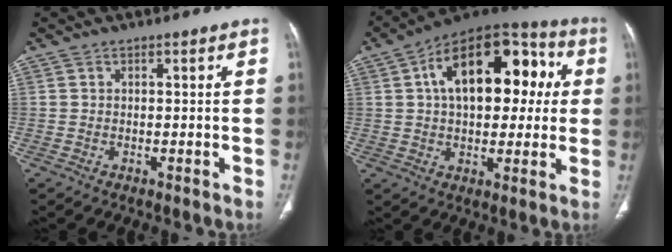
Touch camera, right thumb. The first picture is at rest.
{"total": 21.8, "force": [4.5, 12.5, 17.3], "torque": [-0.228, 0.035, 0.059]}